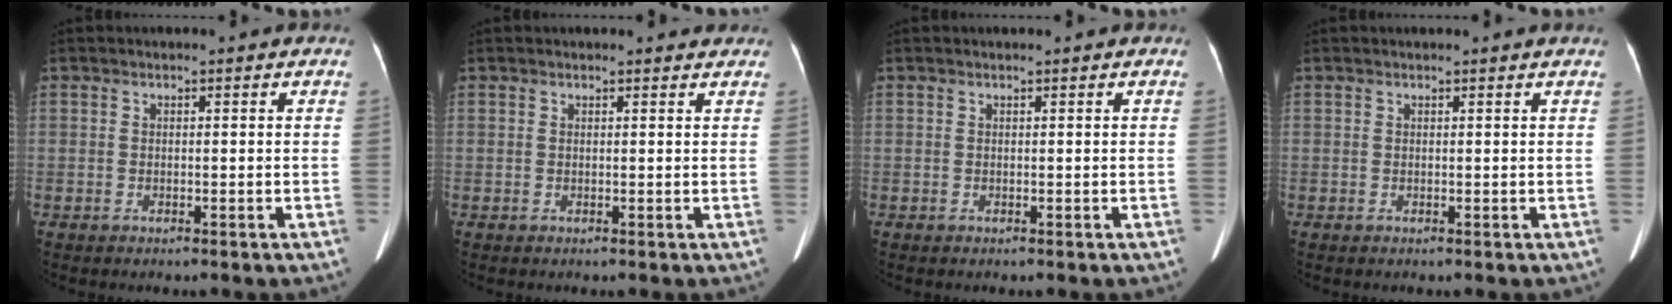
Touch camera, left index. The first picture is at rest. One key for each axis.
{"total": 1.6, "fx": 1.6, "fy": 0.4, "fz": 0.0, "tx": -0.010, "ty": -0.002, "tz": 0.011}
{"total": 0.0}
{"total": 1.3, "fx": 1.2, "fy": -0.2, "fz": 0.3, "tx": -0.014, "ty": -0.001, "tz": 0.012}